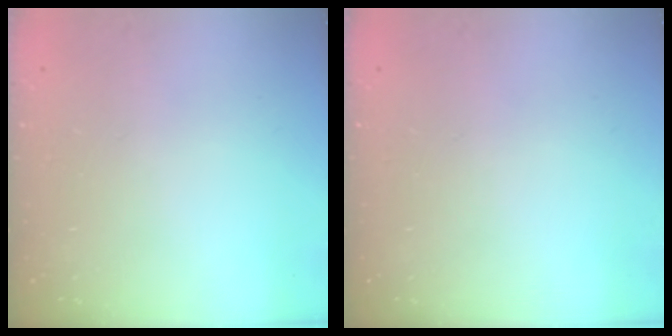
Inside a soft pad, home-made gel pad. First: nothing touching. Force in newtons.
{"total": 0.0}